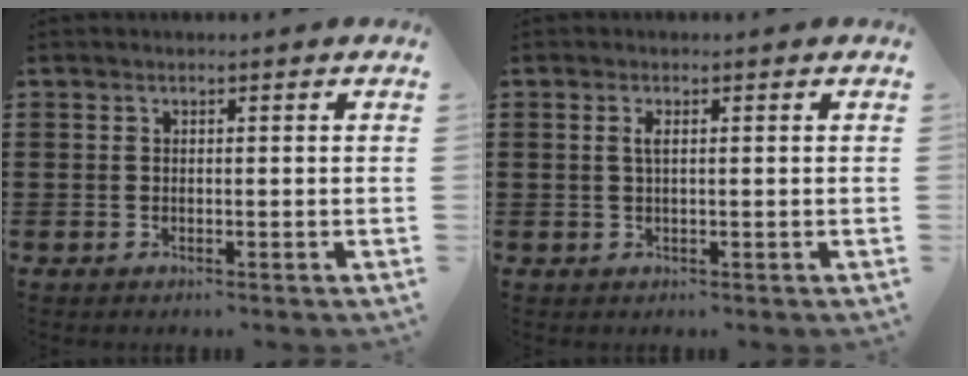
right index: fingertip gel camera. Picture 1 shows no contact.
{"total": 1.2, "force": [0.3, 0.2, 1.2], "torque": [-0.023, 0.003, 0.004]}